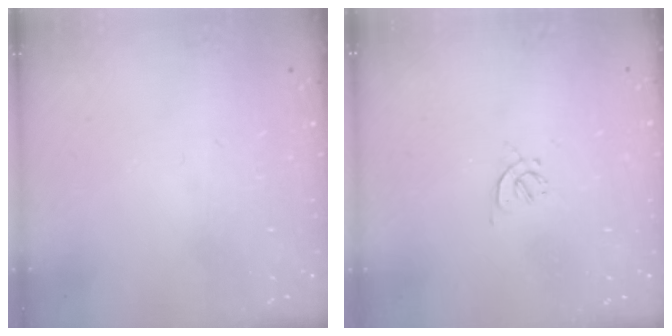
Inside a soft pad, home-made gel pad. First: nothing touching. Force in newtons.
{"total": 1.2, "press": 1.2, "slide": 0.4}